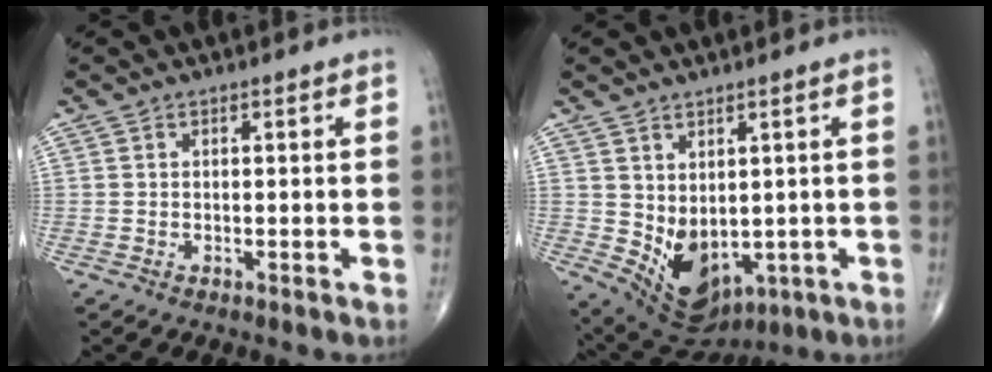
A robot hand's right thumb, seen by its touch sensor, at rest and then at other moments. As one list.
[{"total": 9.7, "force": [-0.5, 6.7, 7.0], "torque": [-0.085, -0.010, 0.026]}]